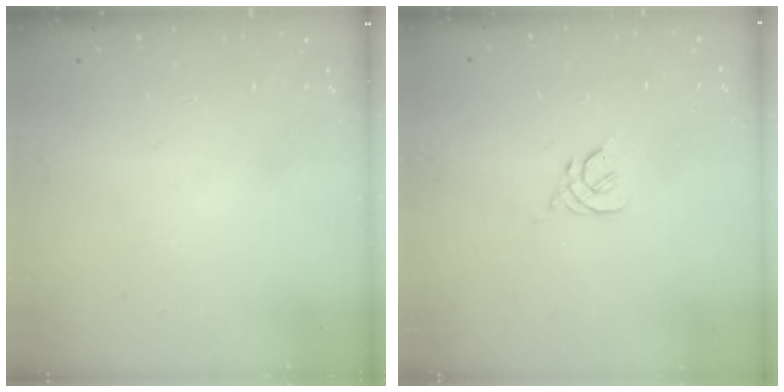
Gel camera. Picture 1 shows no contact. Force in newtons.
{"total": 2.2, "press": 2.1, "slide": 0.6}